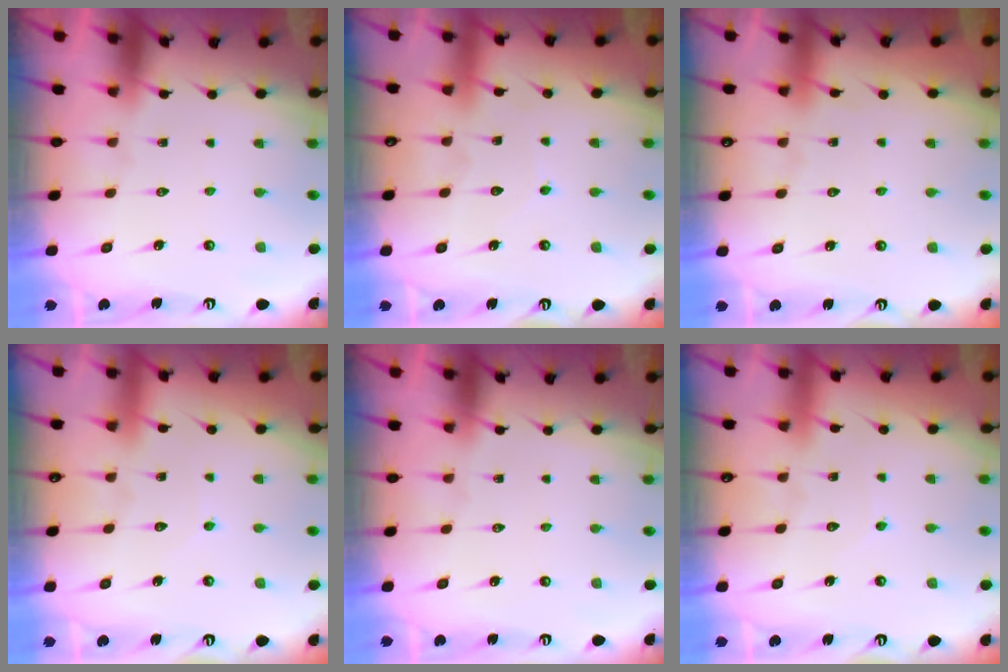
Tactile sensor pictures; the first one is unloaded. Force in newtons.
{"total": 4.9, "press": 4.9, "slide": 0.5}
{"total": 2.6, "press": 2.6, "slide": 0.5}
{"total": 2.5, "press": 2.5, "slide": 0.2}
{"total": 0.0}
{"total": 2.5, "press": 2.5, "slide": 0.2}